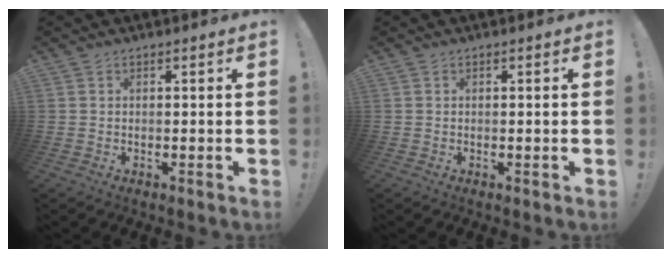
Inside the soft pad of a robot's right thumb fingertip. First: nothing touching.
{"total": 0.6, "force": [-0.1, -0.3, 0.5], "torque": [-0.004, -0.004, -0.003]}